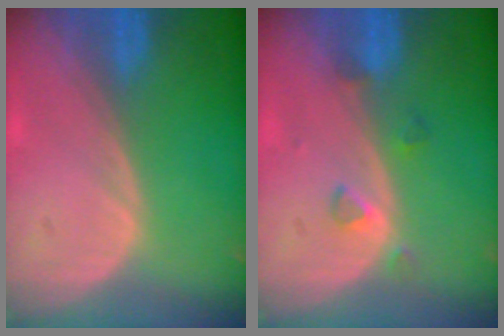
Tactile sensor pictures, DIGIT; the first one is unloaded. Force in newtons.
{"total": 2.5, "press": 2.3, "slide": 0.9}